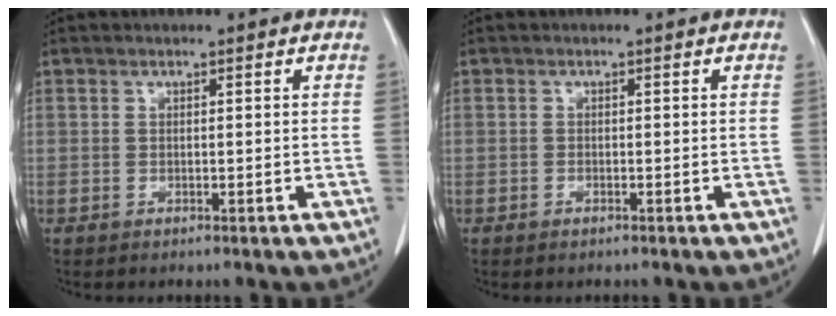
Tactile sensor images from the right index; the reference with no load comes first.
{"total": 0.7, "force": [-0.5, 0.3, 0.4], "torque": [-0.010, -0.001, -0.006]}